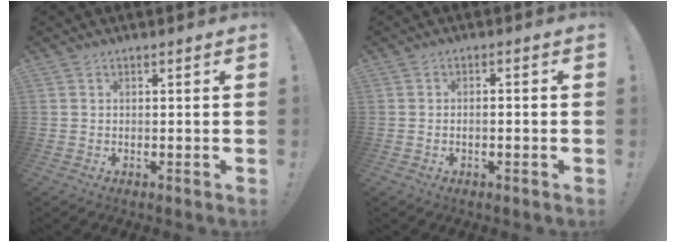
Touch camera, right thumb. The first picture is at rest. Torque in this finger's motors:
{"motor_torque": [0.02, -0.23, -0.19, 0.09, -0.01]}